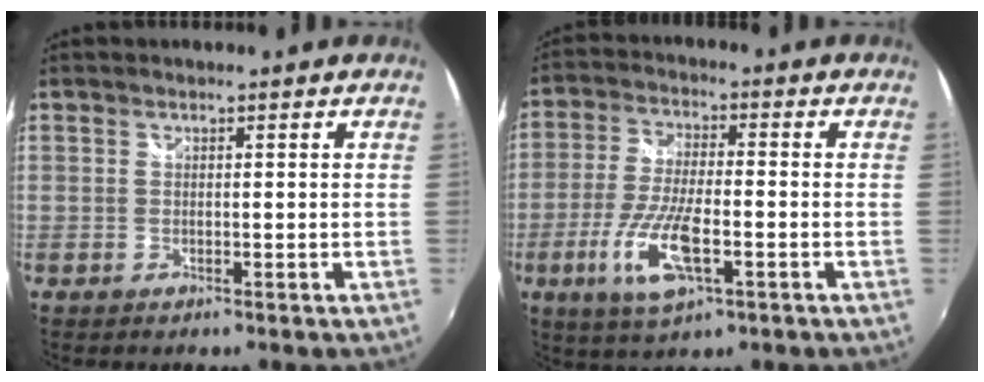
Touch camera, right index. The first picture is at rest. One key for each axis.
{"total": 11.7, "fx": -4.3, "fy": 3.6, "fz": 10.2, "tx": -0.215, "ty": -0.014, "tz": -0.082}